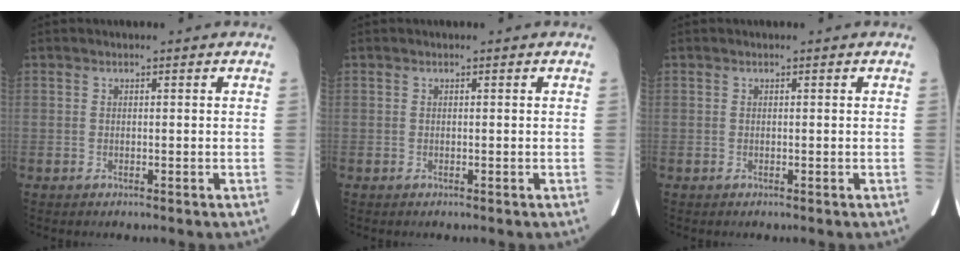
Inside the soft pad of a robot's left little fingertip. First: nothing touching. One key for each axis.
{"total": 0.0}
{"total": 0.0}